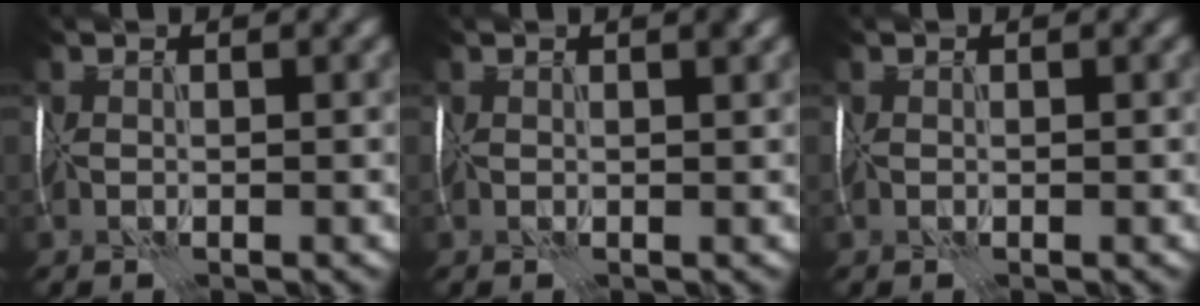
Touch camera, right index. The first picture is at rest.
{"total": 1.1, "force": [0.6, 0.3, 0.8], "torque": [-0.006, 0.001, 0.010]}
{"total": 0.0}